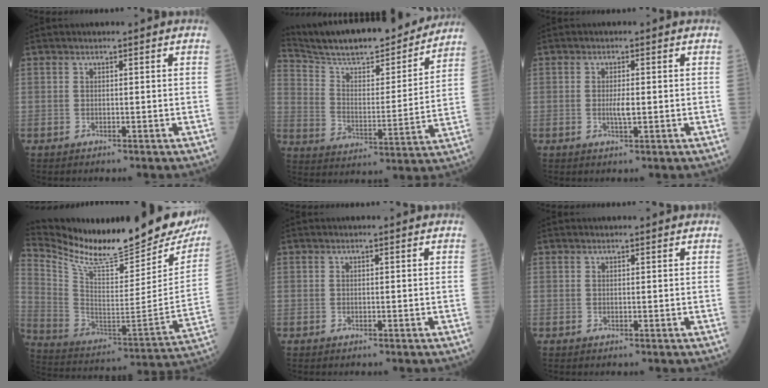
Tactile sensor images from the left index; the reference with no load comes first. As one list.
[{"total": 22.3, "force": [20.1, 3.1, 9.1], "torque": [-0.151, -0.014, 0.298]}, {"total": 1.9, "force": [-0.4, 0.3, 1.9], "torque": [-0.038, -0.005, -0.006]}, {"total": 27.3, "force": [24.4, 4.8, 11.2], "torque": [-0.201, -0.086, 0.354]}, {"total": 0.5, "force": [0.5, -0.1, 0.1], "torque": [-0.004, 0.002, 0.006]}, {"total": 1.5, "force": [1.5, 0.0, 0.2], "torque": [-0.006, 0.006, 0.019]}]